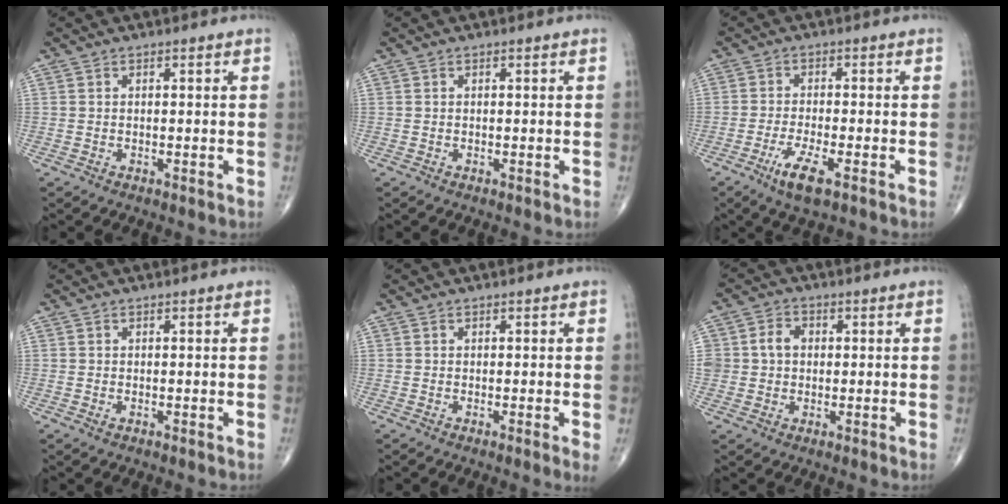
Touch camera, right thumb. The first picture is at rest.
{"total": 0.0}
{"total": 5.8, "force": [-3.1, 1.1, 4.8], "torque": [-0.100, 0.002, -0.053]}
{"total": 0.0}
{"total": 1.2, "force": [-0.1, -0.1, 1.1], "torque": [-0.022, -0.005, -0.003]}
{"total": 4.8, "force": [0.4, 4.1, 2.6], "torque": [-0.033, 0.011, 0.005]}